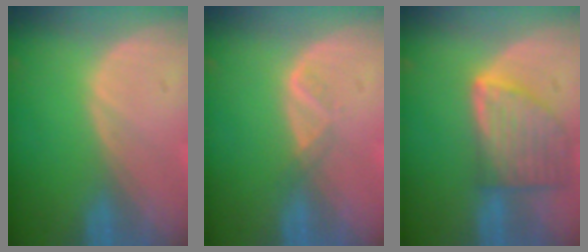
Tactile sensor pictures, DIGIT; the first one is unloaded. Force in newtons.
{"total": 1.6, "press": 1.5, "slide": 0.7}
{"total": 8.2, "press": 7.3, "slide": 3.7}